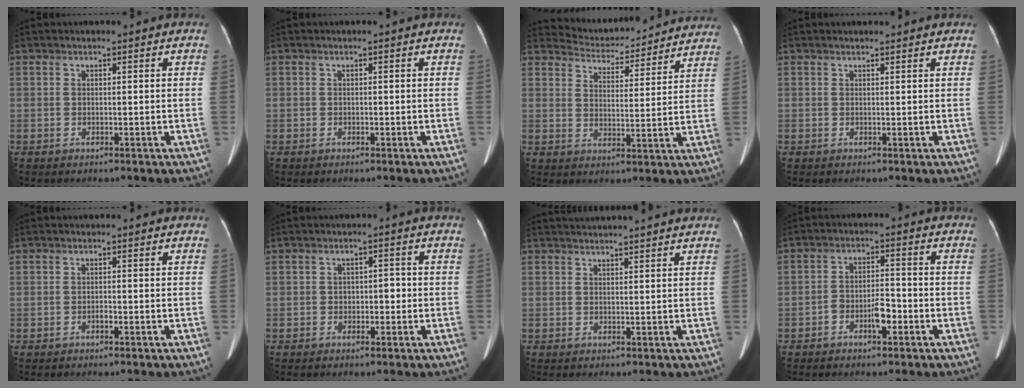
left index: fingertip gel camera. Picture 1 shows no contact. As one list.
[{"total": 0.0}, {"total": 16.2, "force": [15.7, 3.3, 2.4], "torque": [-0.021, -0.002, 0.196]}, {"total": 2.0, "force": [1.9, 0.2, 0.5], "torque": [-0.011, 0.009, 0.022]}, {"total": 0.7, "force": [-0.6, 0.2, 0.3], "torque": [-0.007, -0.001, -0.012]}, {"total": 2.3, "force": [-0.6, 1.5, 1.6], "torque": [-0.020, 0.009, -0.010]}, {"total": 7.0, "force": [6.5, -0.8, 2.5], "torque": [-0.031, 0.031, 0.077]}, {"total": 4.1, "force": [-2.3, 1.5, 3.0], "torque": [-0.057, 0.008, -0.041]}]